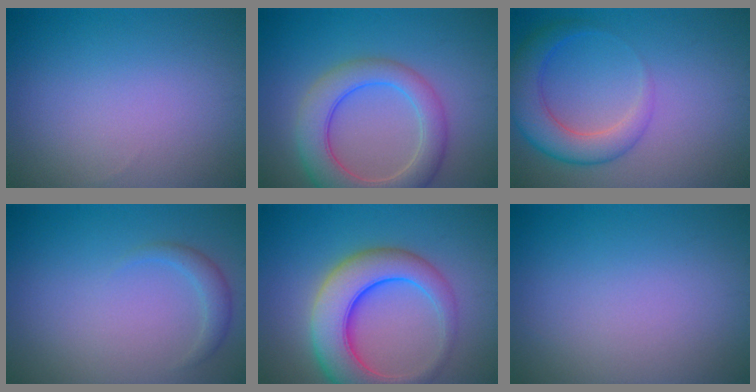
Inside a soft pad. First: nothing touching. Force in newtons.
{"total": 6.6, "press": 6.5, "slide": 0.6}
{"total": 4.9, "press": 4.9, "slide": 0.2}
{"total": 1.5, "press": 1.5, "slide": 0.1}
{"total": 8.4, "press": 8.4, "slide": 0.2}
{"total": 0.0}